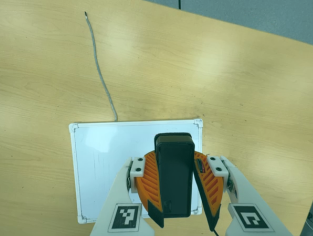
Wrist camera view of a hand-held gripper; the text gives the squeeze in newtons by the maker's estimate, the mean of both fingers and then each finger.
{"total": 8.8, "left": 8.7, "right": 8.8}